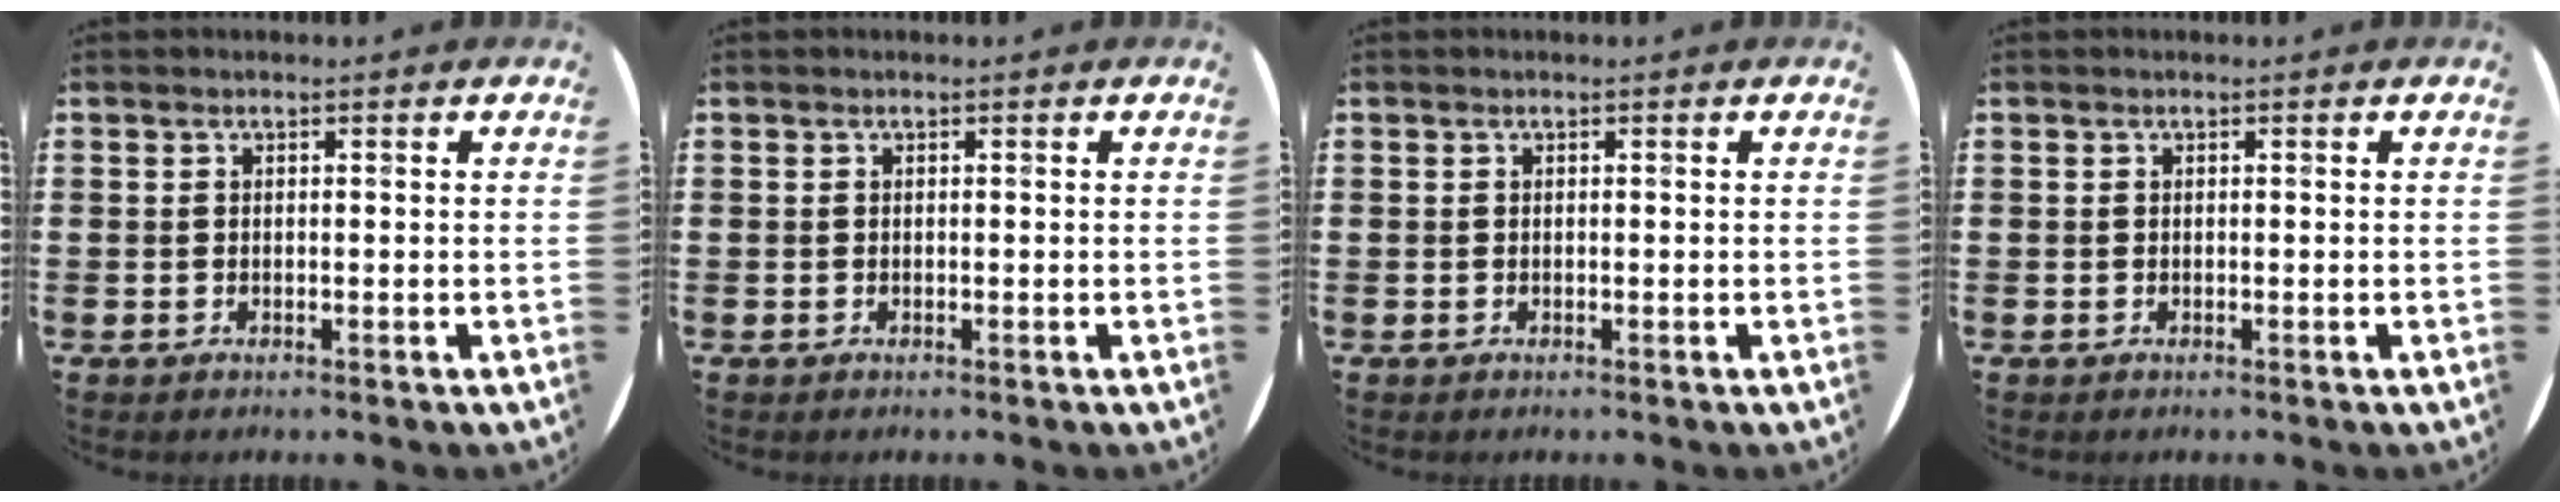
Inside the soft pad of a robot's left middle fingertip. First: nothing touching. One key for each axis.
{"total": 0.0}
{"total": 0.0}
{"total": 0.0}